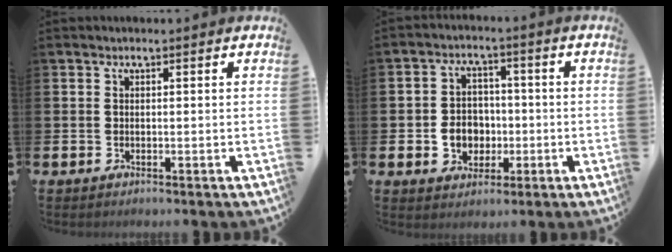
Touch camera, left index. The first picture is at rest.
{"total": 5.1, "force": [-0.9, 4.6, 2.1], "torque": [-0.029, 0.004, -0.023]}